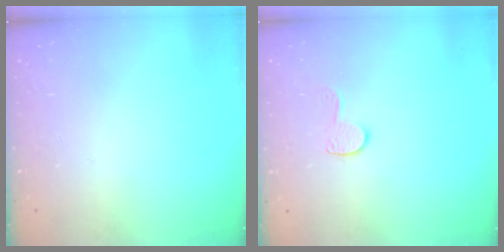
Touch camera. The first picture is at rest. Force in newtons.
{"total": 6.8, "press": 6.8, "slide": 0.3}